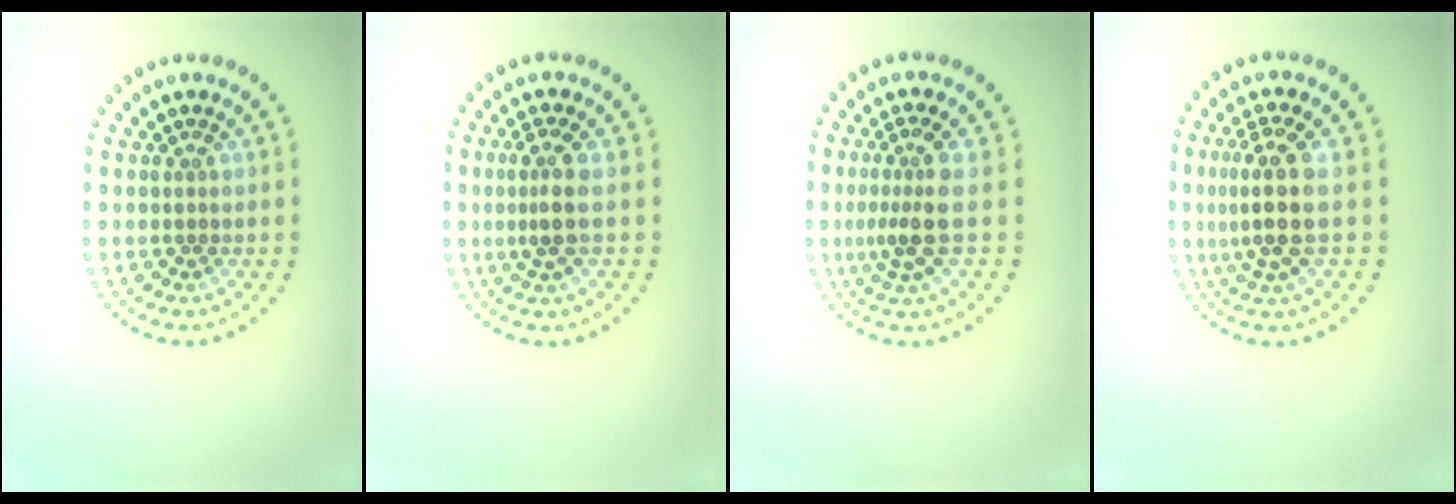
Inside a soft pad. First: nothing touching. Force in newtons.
{"total": 2.5, "press": 2.0, "slide": 1.5}
{"total": 3.3, "press": 2.3, "slide": 2.3}
{"total": 4.3, "press": 3.6, "slide": 2.3}